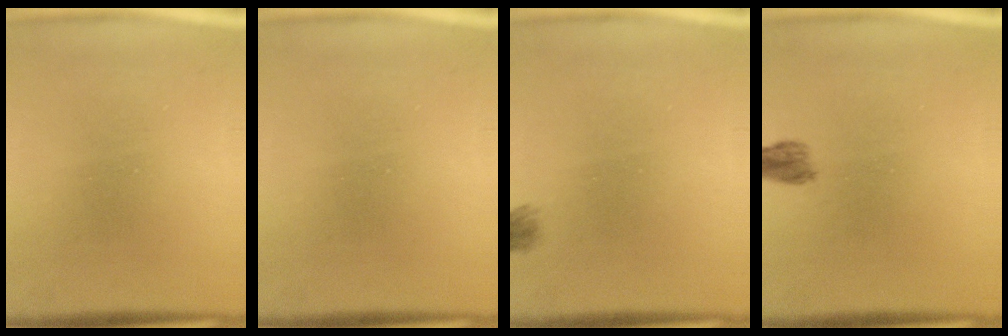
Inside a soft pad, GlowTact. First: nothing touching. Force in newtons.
{"total": 0.0}
{"total": 1.9}
{"total": 1.6}